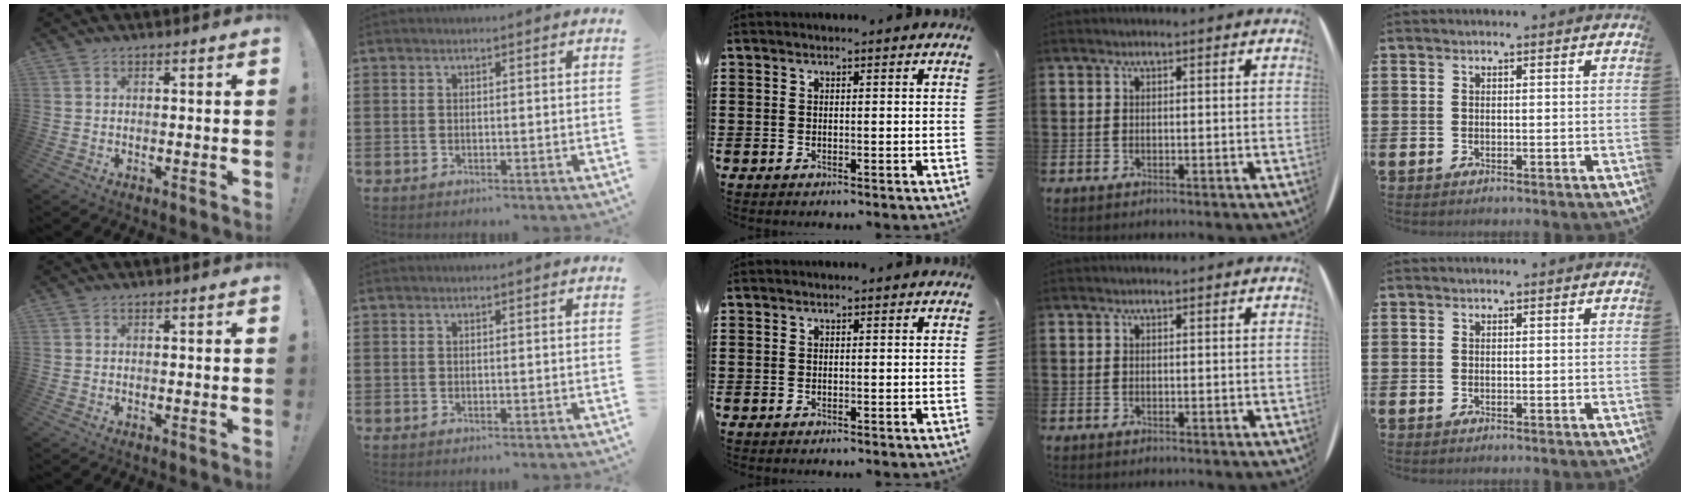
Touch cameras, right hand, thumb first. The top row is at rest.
{}